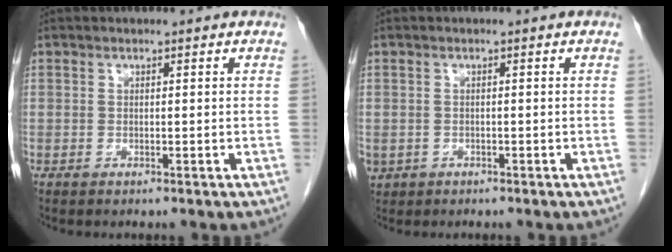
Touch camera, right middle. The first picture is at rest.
{"total": 2.5, "force": [-1.2, 2.1, 0.5], "torque": [-0.011, 0.001, -0.017]}